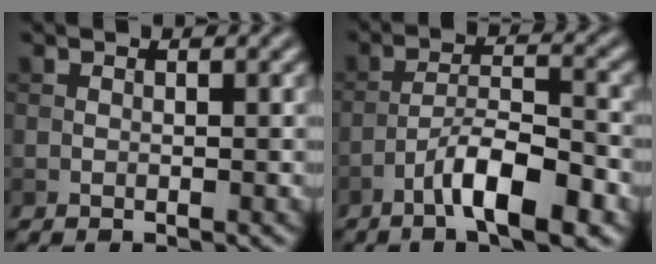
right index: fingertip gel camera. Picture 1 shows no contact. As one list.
[{"total": 6.7, "force": [-3.9, 1.5, 5.2], "torque": [-0.088, 0.012, -0.068]}]